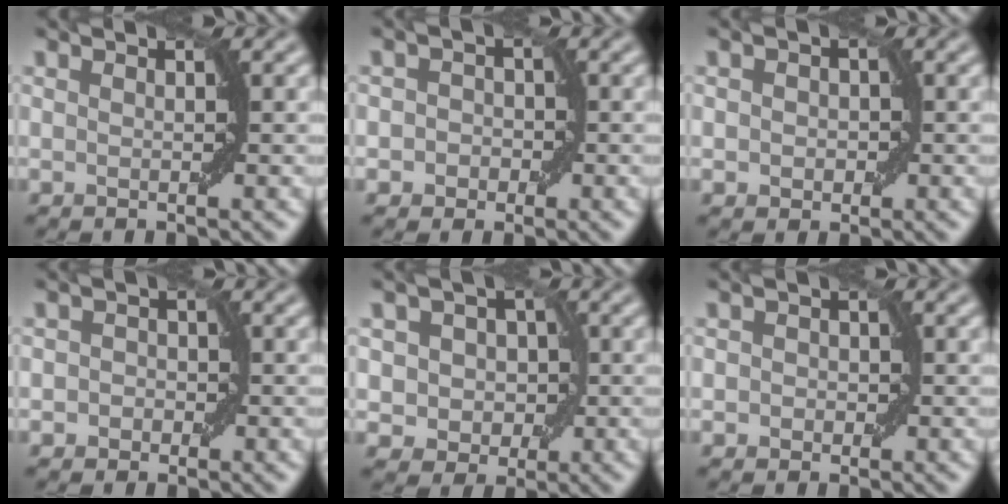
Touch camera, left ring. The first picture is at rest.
{"total": 2.1, "force": [-0.3, 2.0, 0.7], "torque": [0.012, 0.007, -0.017]}
{"total": 1.6, "force": [-0.1, 1.4, 0.8], "torque": [-0.005, 0.000, -0.004]}
{"total": 1.7, "force": [-0.3, 1.6, 0.6], "torque": [0.010, 0.003, -0.016]}
{"total": 4.4, "force": [0.8, 3.7, 2.2], "torque": [-0.015, 0.018, -0.007]}
{"total": 1.5, "force": [-0.1, 1.4, 0.6], "torque": [0.002, 0.003, -0.012]}